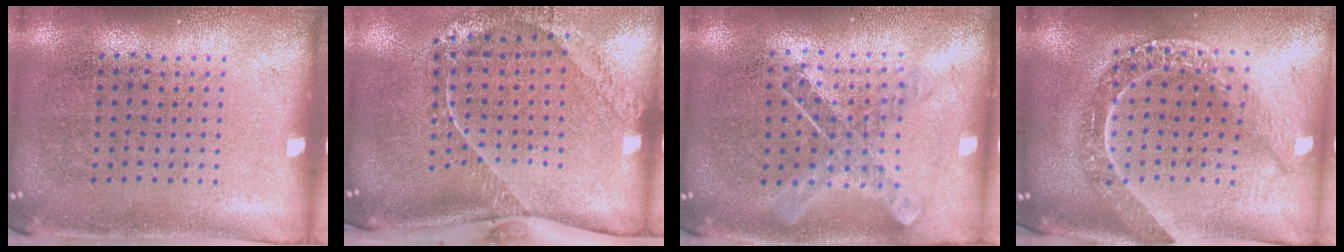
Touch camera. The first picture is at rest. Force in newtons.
{"total": 2.4, "press": 1.7, "slide": 1.8}
{"total": 1.0, "press": 1.0, "slide": 0.1}
{"total": 2.4, "press": 2.0, "slide": 1.3}